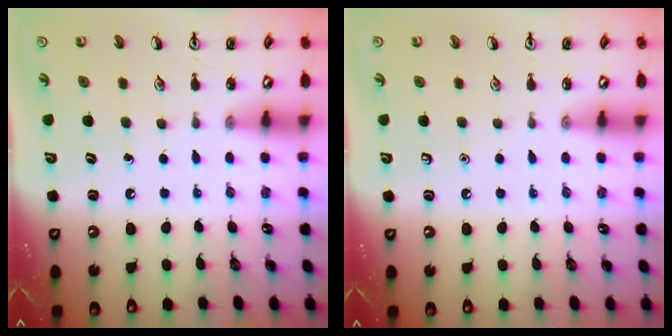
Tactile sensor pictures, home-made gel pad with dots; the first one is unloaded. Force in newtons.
{"total": 0.0}